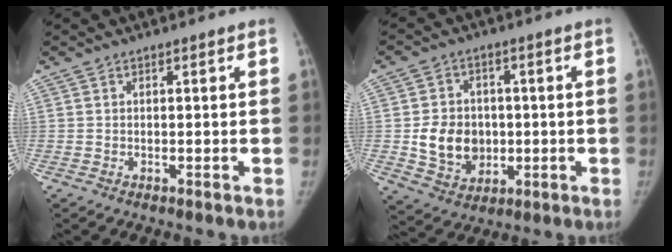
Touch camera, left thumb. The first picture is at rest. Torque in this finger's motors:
{"motor_torque": [0.01, 0.14, 0.04, -0.01, 0.03]}